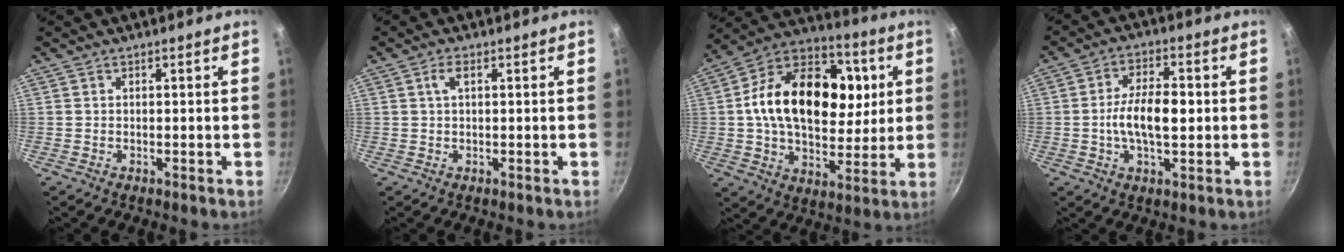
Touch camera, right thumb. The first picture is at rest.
{"total": 2.2, "force": [0.8, 0.9, 1.9], "torque": [-0.034, 0.005, 0.016]}
{"total": 25.6, "force": [4.3, 17.3, 18.4], "torque": [-0.270, 0.013, 0.055]}
{"total": 9.7, "force": [-0.3, 4.6, 8.5], "torque": [-0.140, 0.017, -0.013]}